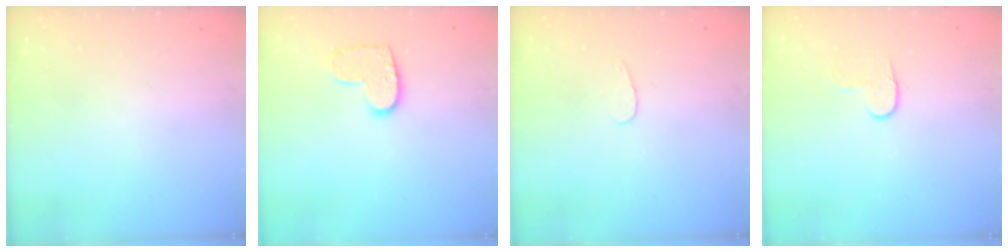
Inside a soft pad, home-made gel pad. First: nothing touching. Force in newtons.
{"total": 9.7, "press": 9.7, "slide": 0.3}
{"total": 3.1, "press": 3.1, "slide": 0.4}
{"total": 6.2, "press": 6.1, "slide": 0.6}